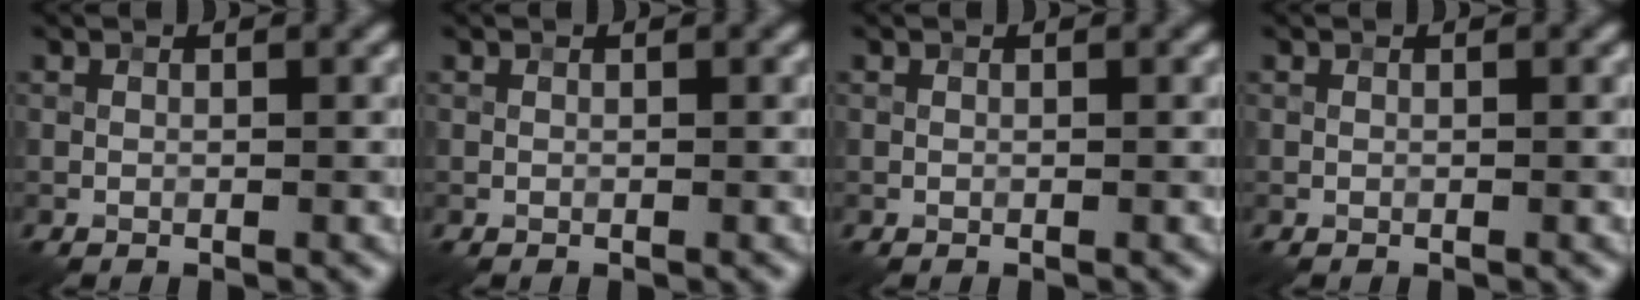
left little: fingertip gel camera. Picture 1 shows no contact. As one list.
[{"total": 0.0}, {"total": 0.0}, {"total": 0.0}]